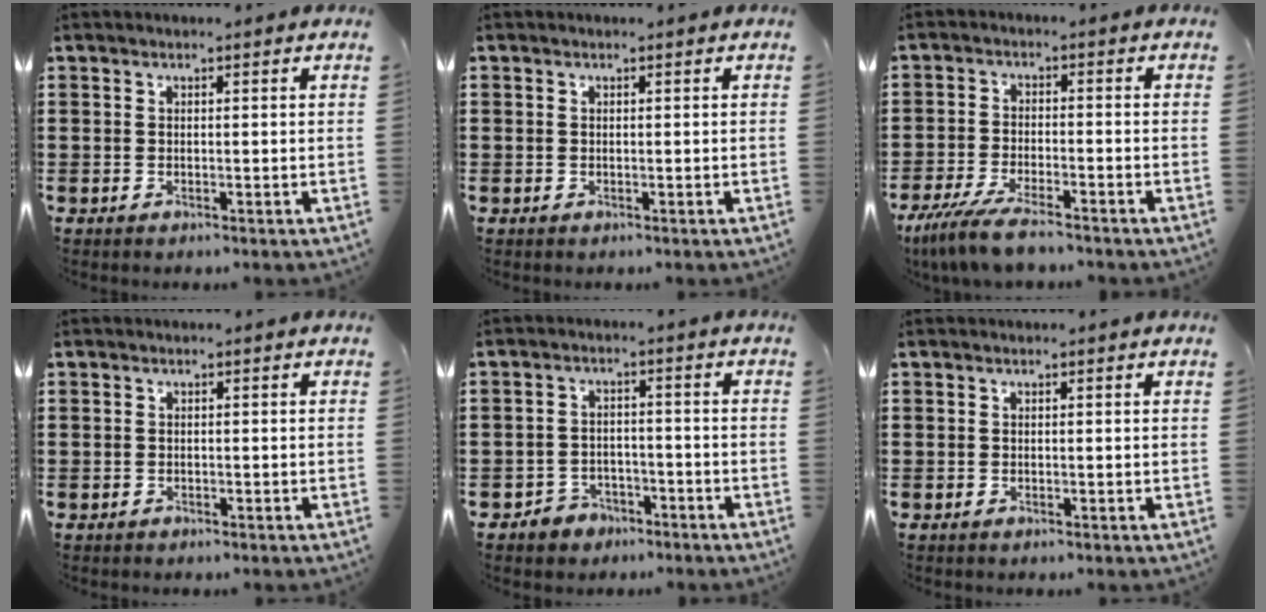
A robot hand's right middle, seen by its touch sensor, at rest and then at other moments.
{"total": 0.6, "force": [-0.1, 0.6, 0.0], "torque": [-0.001, 0.005, -0.004]}
{"total": 6.3, "force": [-5.3, 0.8, 3.4], "torque": [-0.081, -0.009, -0.104]}
{"total": 0.8, "force": [-0.6, 0.6, 0.0], "torque": [0.001, 0.004, -0.014]}
{"total": 3.2, "force": [-2.8, 1.5, 0.1], "torque": [-0.010, 0.003, -0.061]}
{"total": 0.0}